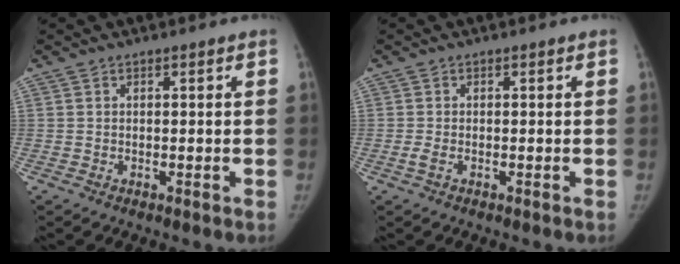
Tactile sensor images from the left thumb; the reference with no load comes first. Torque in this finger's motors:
{"motor_torque": [-0.05, 0.02, 0.36, -0.22, 0.00]}